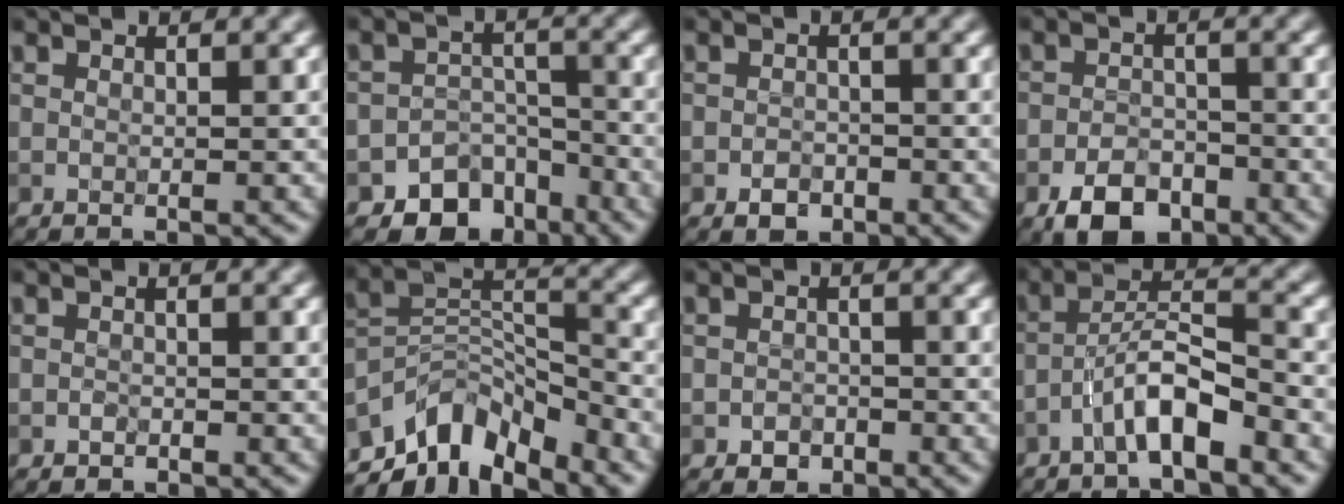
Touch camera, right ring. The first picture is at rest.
{"total": 6.6, "force": [-4.8, 4.3, 1.5], "torque": [0.004, -0.005, -0.063]}
{"total": 1.7, "force": [-0.9, 1.2, 0.7], "torque": [-0.008, 0.000, -0.019]}
{"total": 4.5, "force": [-2.7, 2.5, 2.5], "torque": [-0.036, -0.004, -0.054]}
{"total": 0.5, "force": [-0.3, 0.4, 0.1], "torque": [0.000, -0.003, -0.006]}
{"total": 8.2, "force": [-6.0, 3.8, 4.2], "torque": [-0.058, -0.005, -0.121]}
{"total": 1.4, "force": [-0.8, 1.1, 0.5], "torque": [-0.001, 0.000, -0.017]}
{"total": 4.6, "force": [-2.8, 0.9, 3.5], "torque": [-0.060, 0.019, -0.056]}